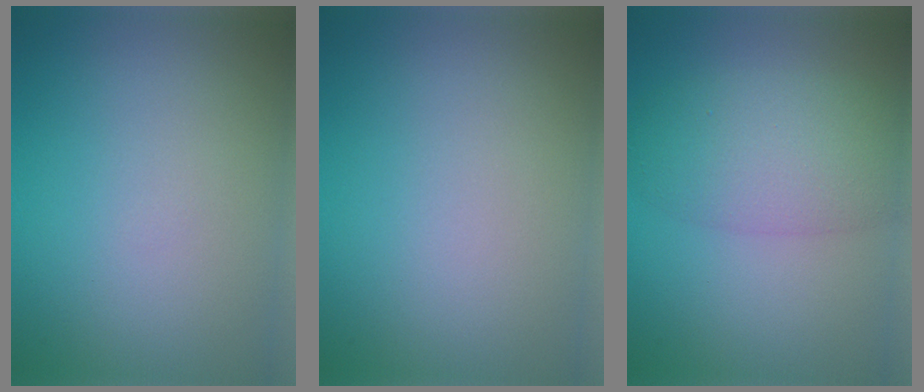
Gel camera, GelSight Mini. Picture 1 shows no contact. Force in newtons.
{"total": 0.0}
{"total": 5.7, "press": 5.7, "slide": 0.2}